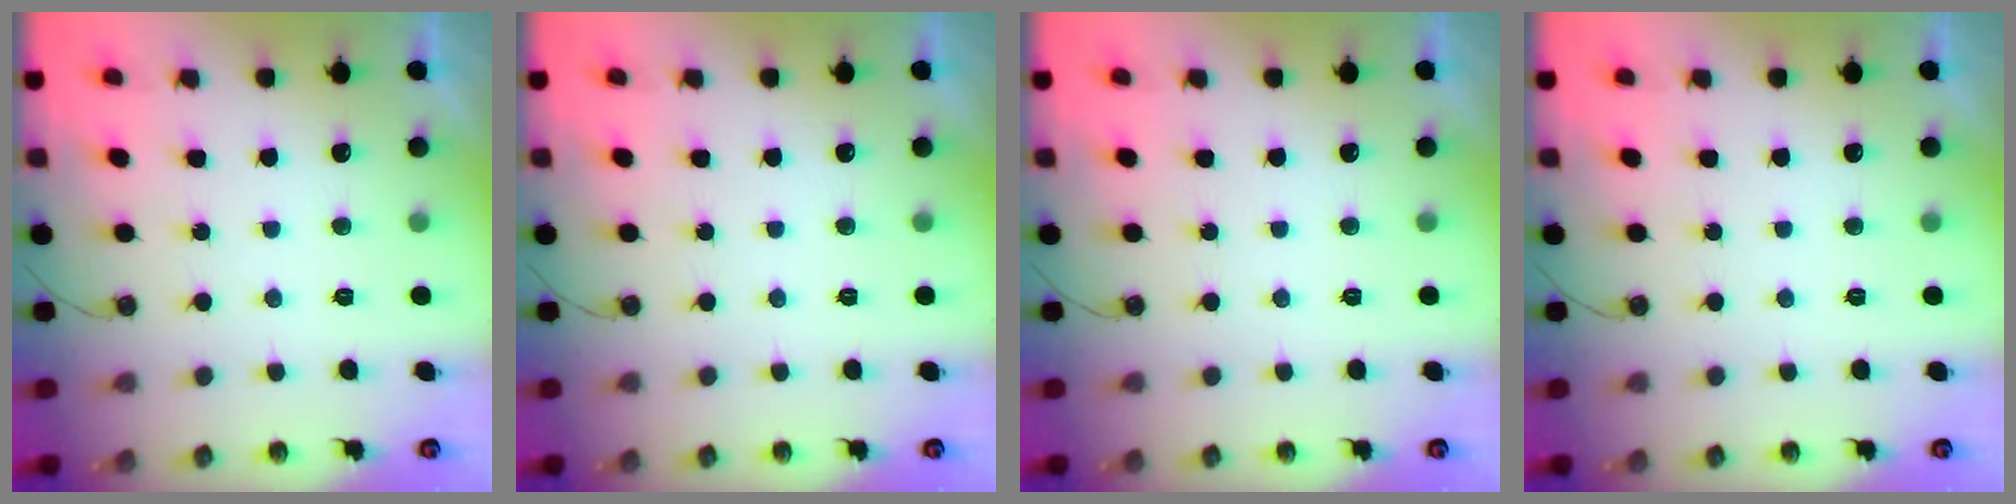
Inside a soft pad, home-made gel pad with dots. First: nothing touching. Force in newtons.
{"total": 0.0}
{"total": 0.0}
{"total": 0.0}